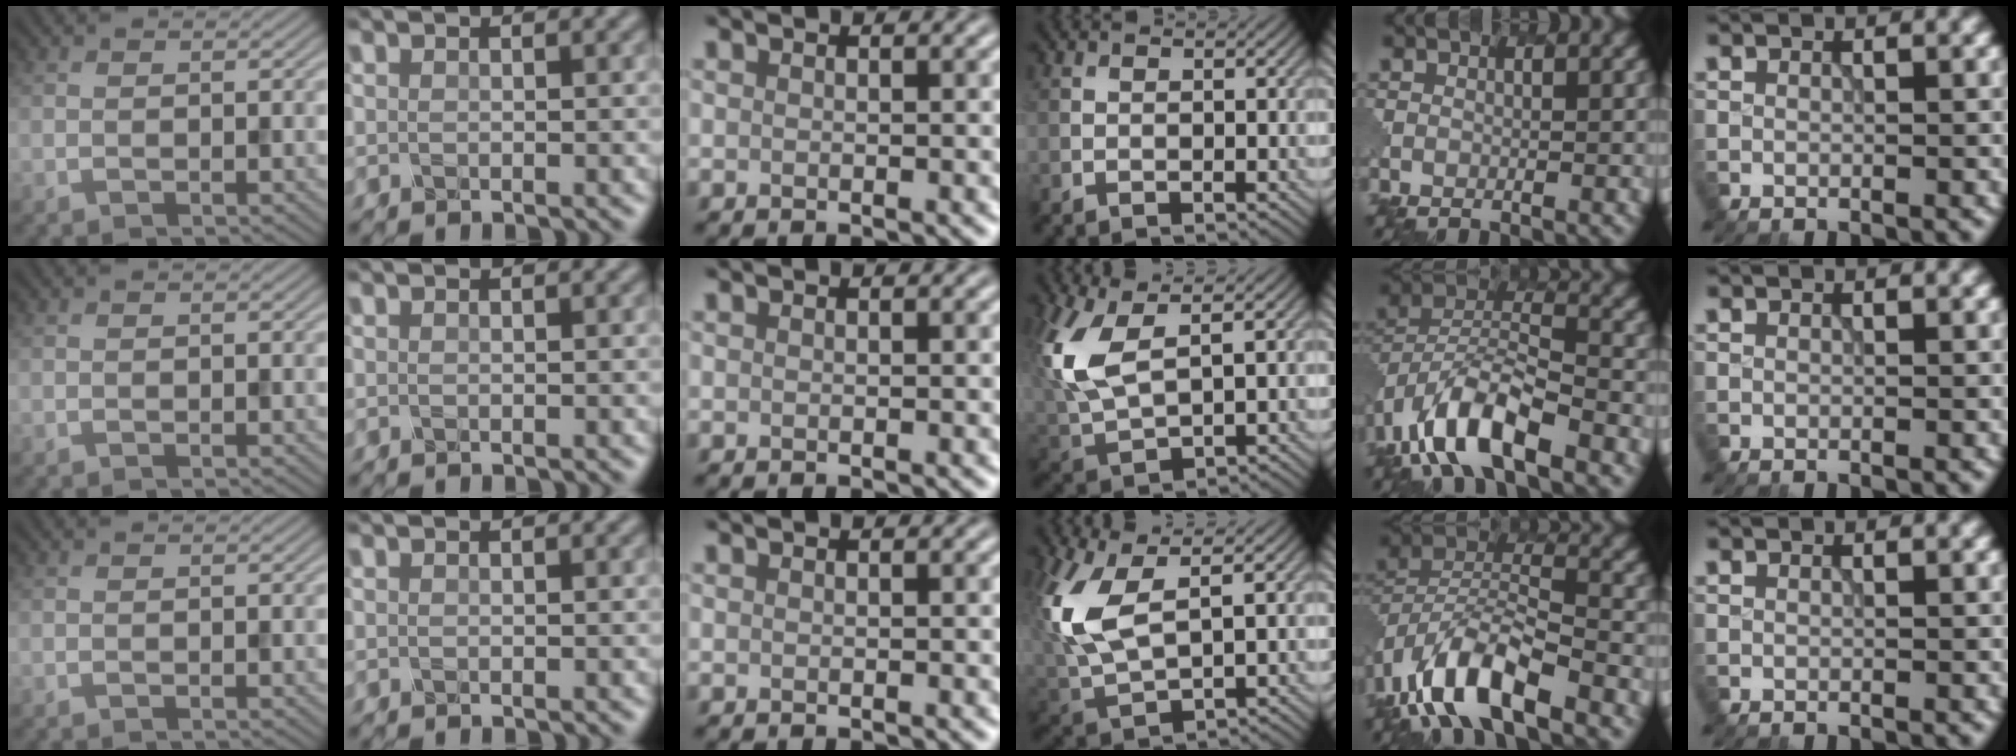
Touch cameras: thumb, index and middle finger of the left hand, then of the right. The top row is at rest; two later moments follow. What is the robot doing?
{"motion": "insert", "object": "pen bag"}